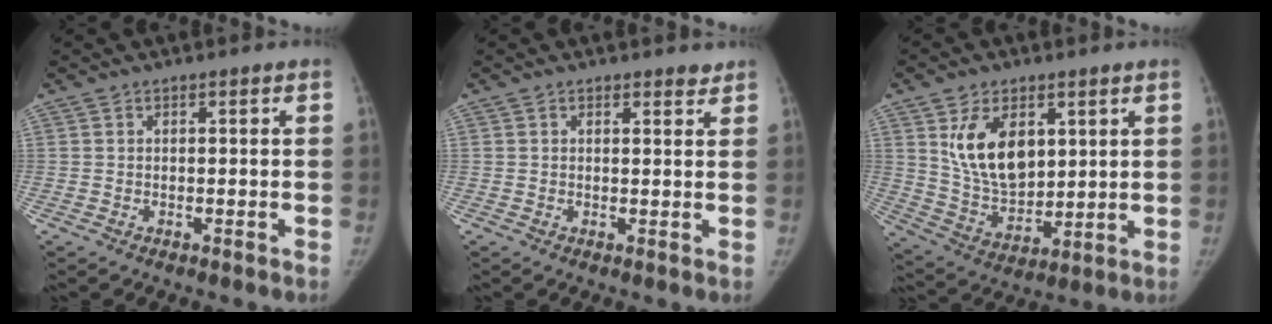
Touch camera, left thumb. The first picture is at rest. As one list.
[{"total": 1.7, "force": [1.4, 0.8, 0.5], "torque": [0.008, -0.008, 0.015]}, {"total": 13.4, "force": [4.7, 8.4, 9.4], "torque": [-0.131, -0.029, 0.103]}]